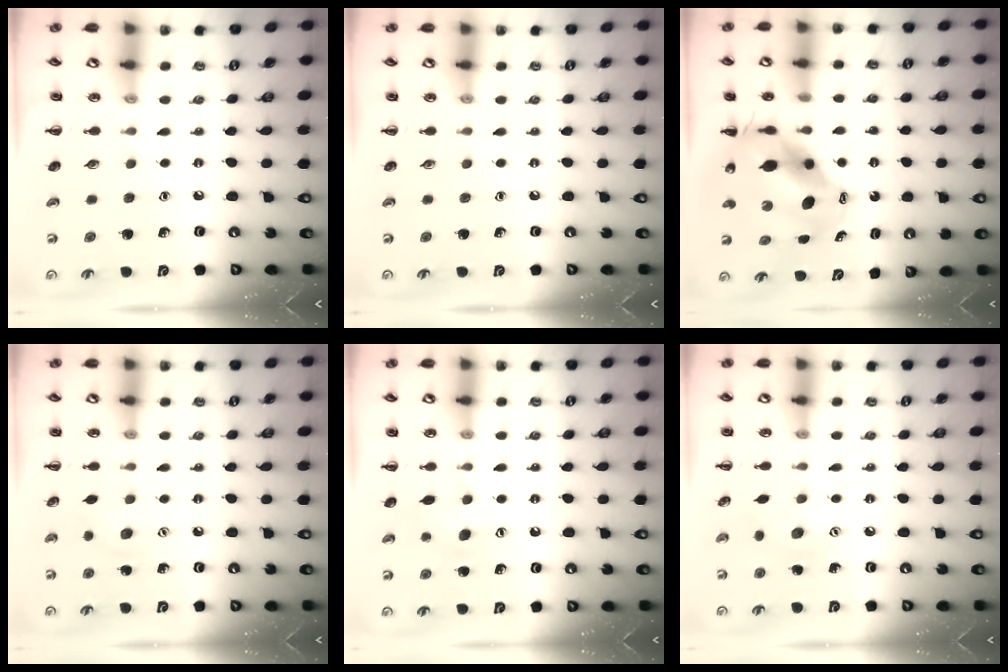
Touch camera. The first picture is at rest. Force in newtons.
{"total": 0.0}
{"total": 10.1, "press": 9.8, "slide": 2.6}
{"total": 5.7, "press": 5.6, "slide": 1.3}
{"total": 6.2, "press": 6.0, "slide": 1.5}
{"total": 7.0, "press": 6.9, "slide": 1.4}